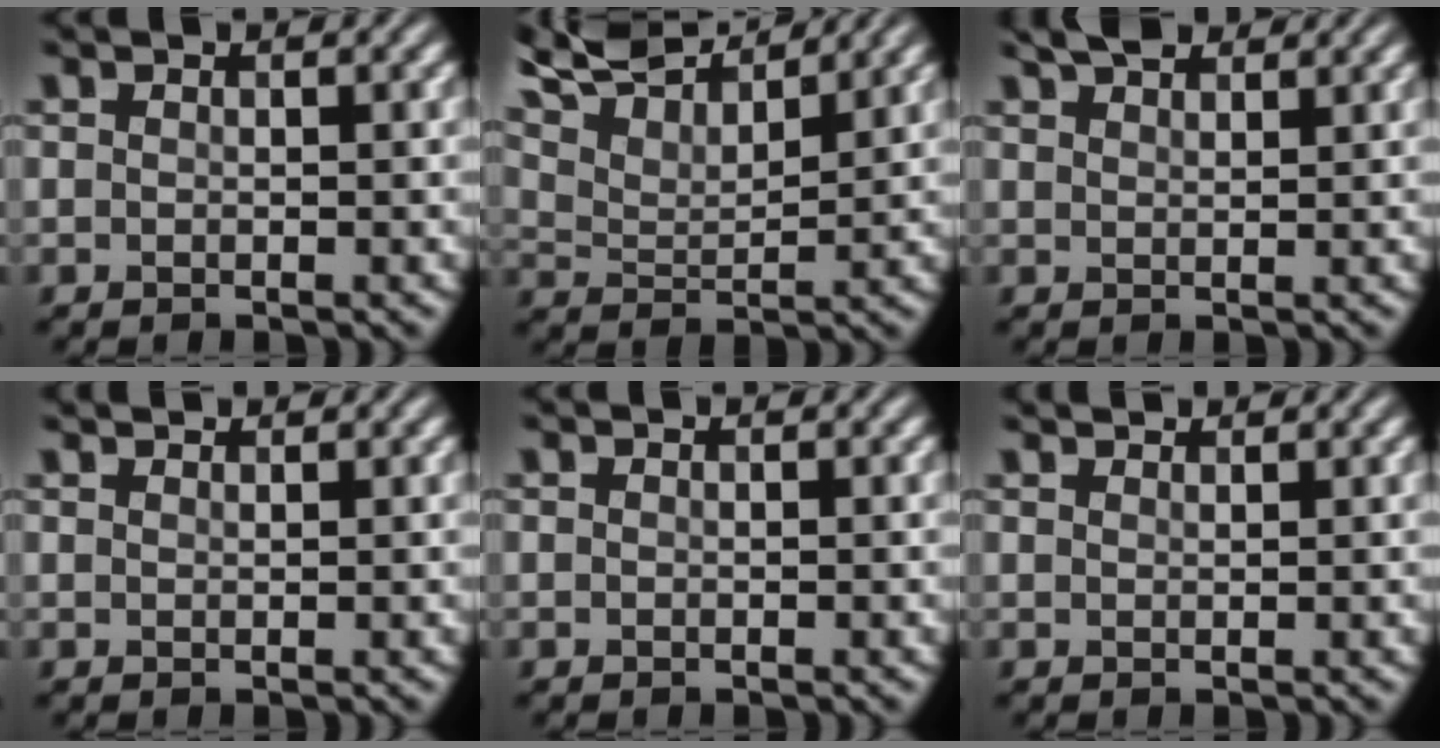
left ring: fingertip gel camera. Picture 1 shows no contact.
{"total": 8.4, "force": [7.5, 1.7, 3.3], "torque": [-0.078, 0.019, 0.119]}
{"total": 3.0, "force": [2.6, 0.8, 1.2], "torque": [-0.019, 0.010, 0.046]}
{"total": 1.3, "force": [1.3, 0.1, 0.3], "torque": [-0.006, -0.003, 0.015]}
{"total": 0.0}
{"total": 1.7, "force": [1.6, 0.2, 0.4], "torque": [-0.006, -0.004, 0.021]}